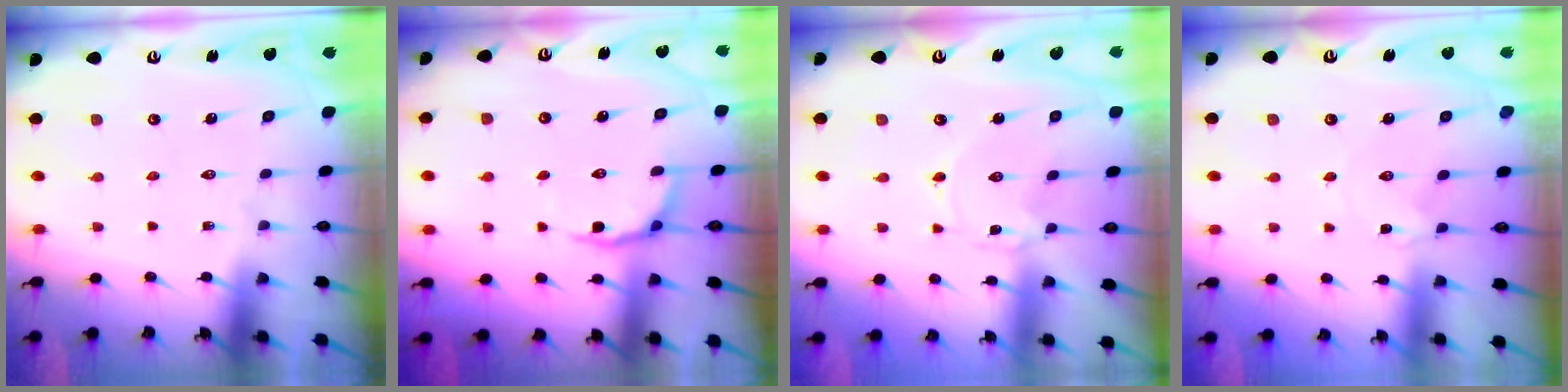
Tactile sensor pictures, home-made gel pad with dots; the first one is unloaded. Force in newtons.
{"total": 3.6, "press": 2.6, "slide": 2.5}
{"total": 0.0}
{"total": 1.4, "press": 1.4, "slide": 0.2}